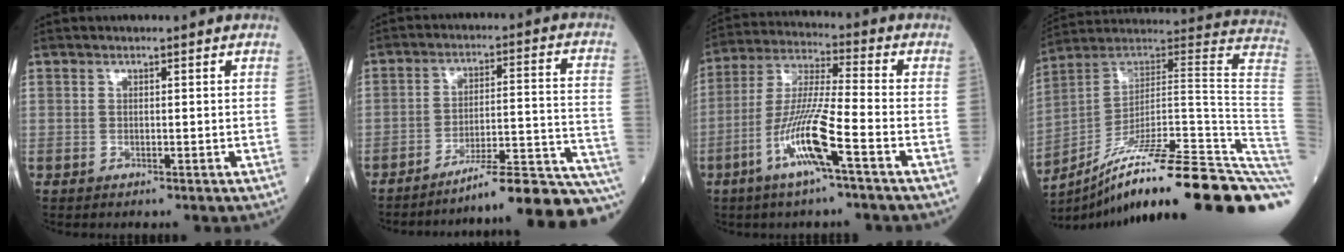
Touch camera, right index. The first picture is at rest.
{"total": 19.5, "force": [-17.7, -1.3, 8.1], "torque": [-0.052, 0.022, -0.245]}
{"total": 11.5, "force": [-5.2, 0.0, 10.3], "torque": [-0.209, -0.004, -0.103]}
{"total": 33.0, "force": [-21.2, 0.5, 25.3], "torque": [-0.219, 0.012, -0.319]}